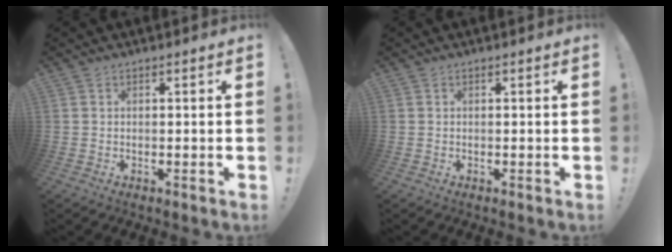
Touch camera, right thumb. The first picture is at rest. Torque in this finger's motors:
{"motor_torque": [0.03, -0.03, -0.04, 0.04, 0.00]}